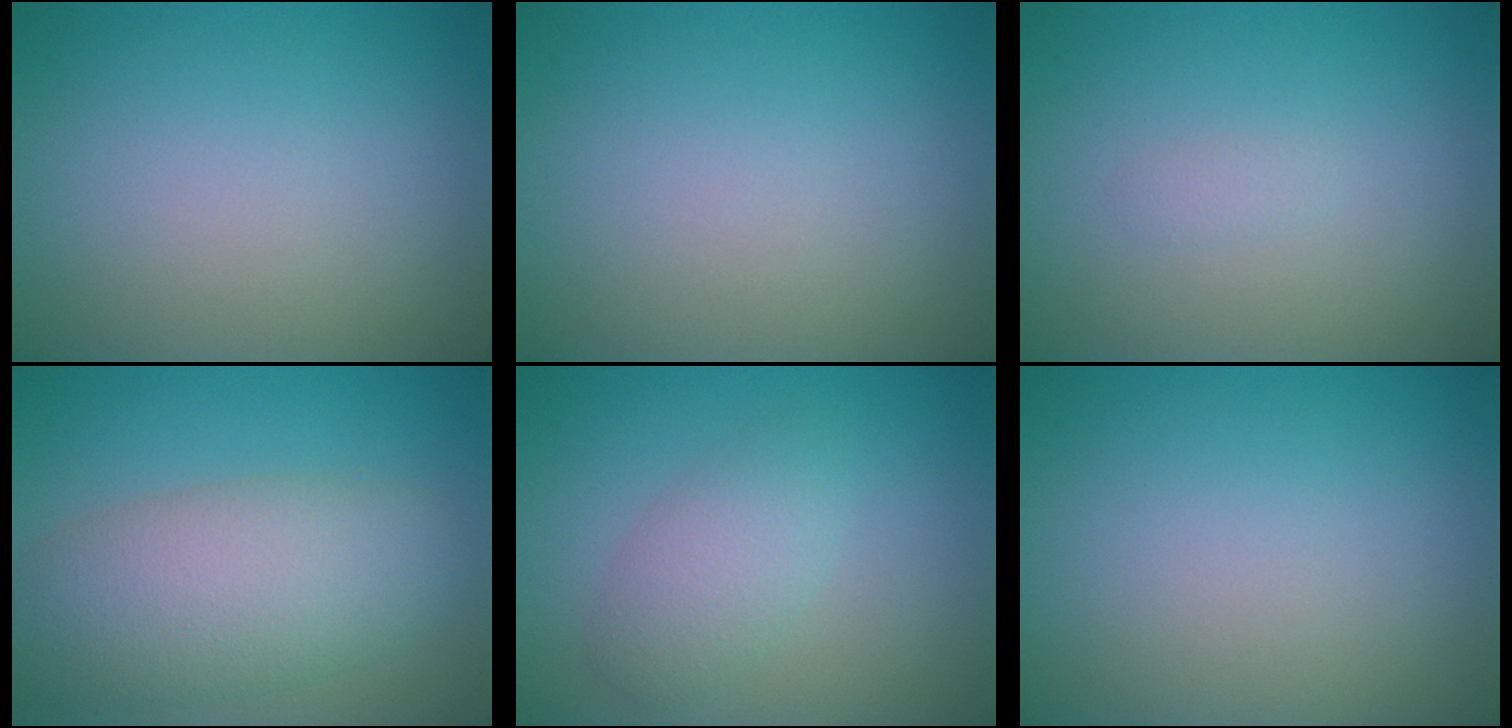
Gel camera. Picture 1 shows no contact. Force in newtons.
{"total": 0.0}
{"total": 0.5, "press": 0.5, "slide": 0.0}
{"total": 7.2, "press": 7.2, "slide": 0.1}
{"total": 2.9, "press": 2.9, "slide": 0.2}
{"total": 0.0}